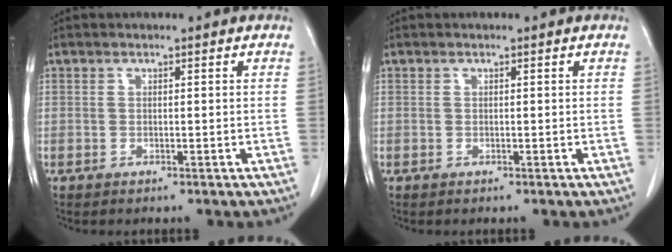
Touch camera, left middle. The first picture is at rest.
{"total": 0.0}